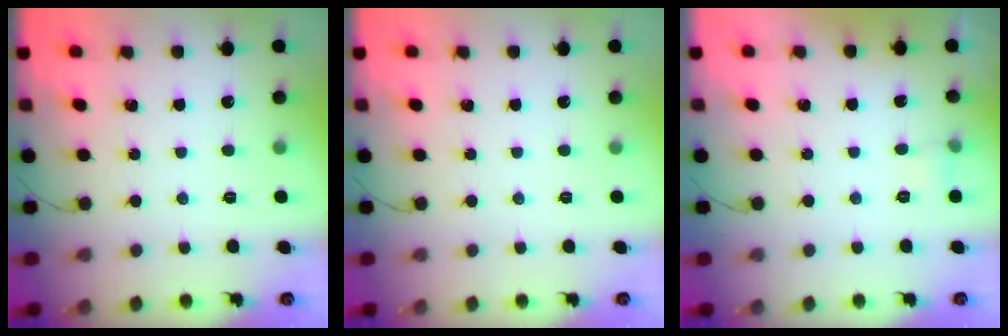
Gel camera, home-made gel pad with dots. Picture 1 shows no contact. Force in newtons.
{"total": 0.0}
{"total": 3.3, "press": 3.0, "slide": 1.3}